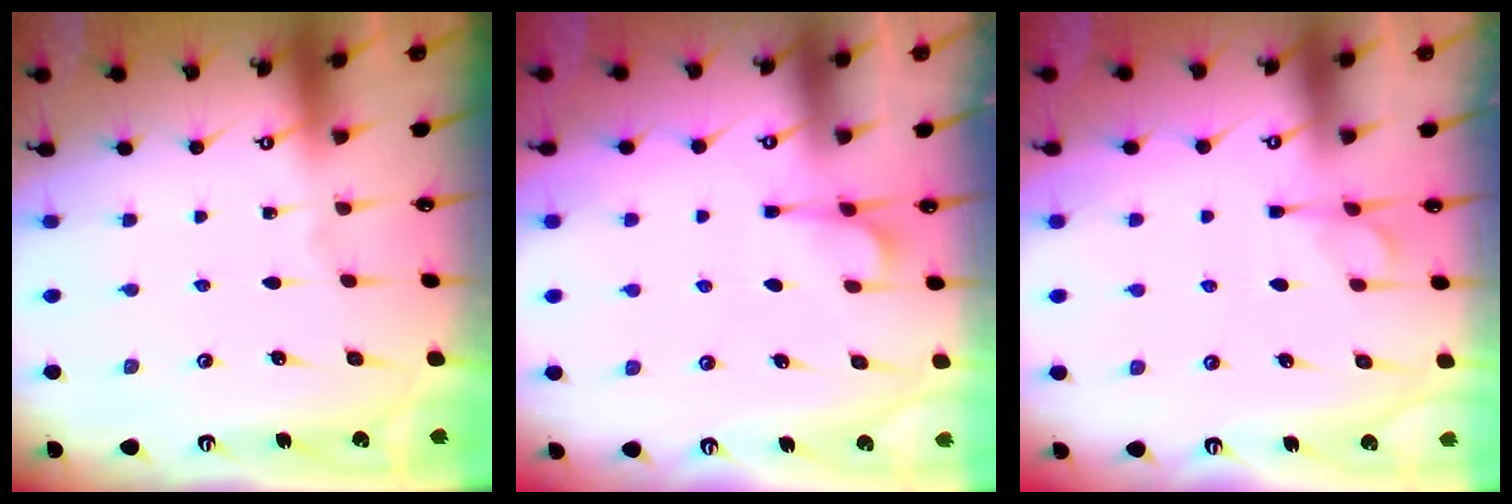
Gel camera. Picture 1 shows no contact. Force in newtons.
{"total": 1.8, "press": 1.4, "slide": 1.1}
{"total": 2.0, "press": 1.4, "slide": 1.3}